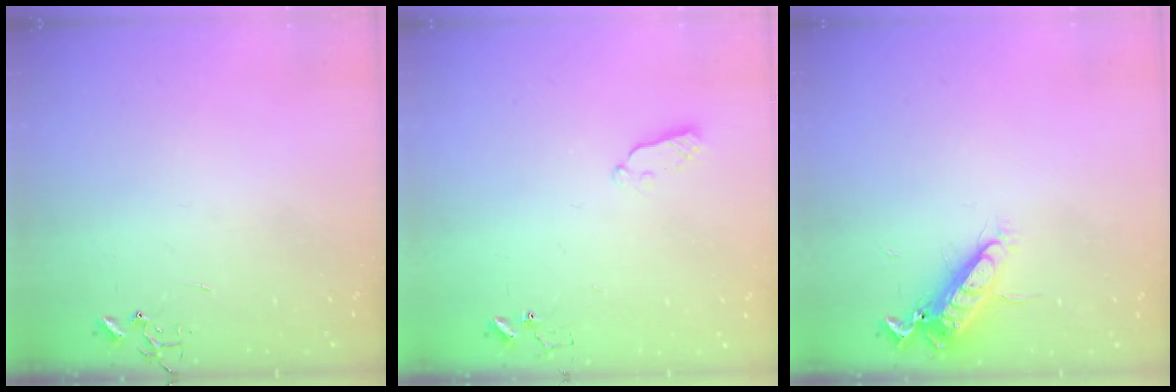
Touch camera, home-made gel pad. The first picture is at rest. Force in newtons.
{"total": 3.8, "press": 3.8, "slide": 0.6}
{"total": 13.5, "press": 13.3, "slide": 1.9}